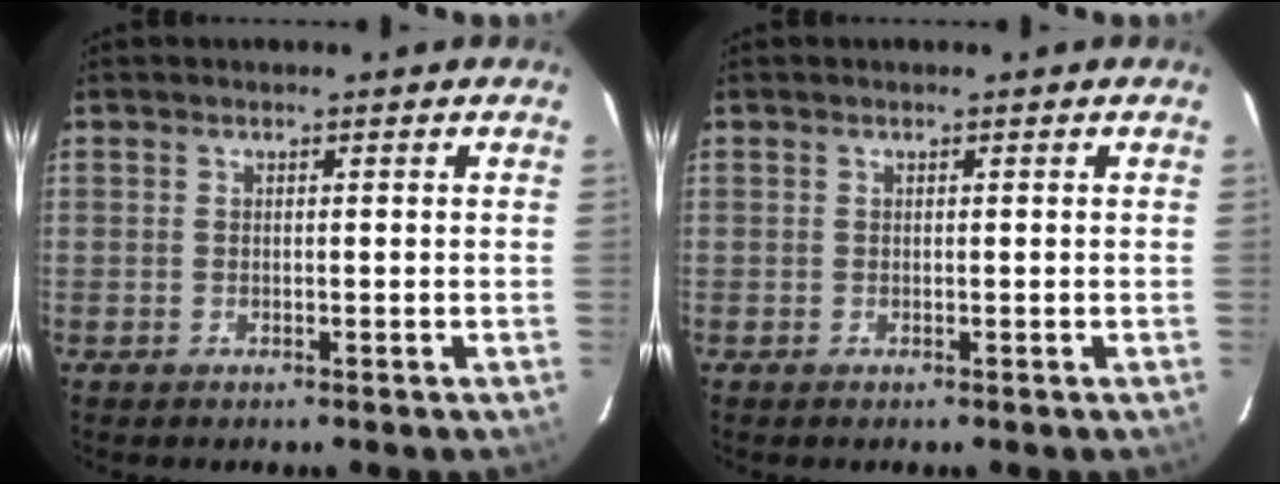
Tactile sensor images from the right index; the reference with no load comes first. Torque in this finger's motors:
{"motor_torque": [0.07, 0.05, -0.01, 0.00]}